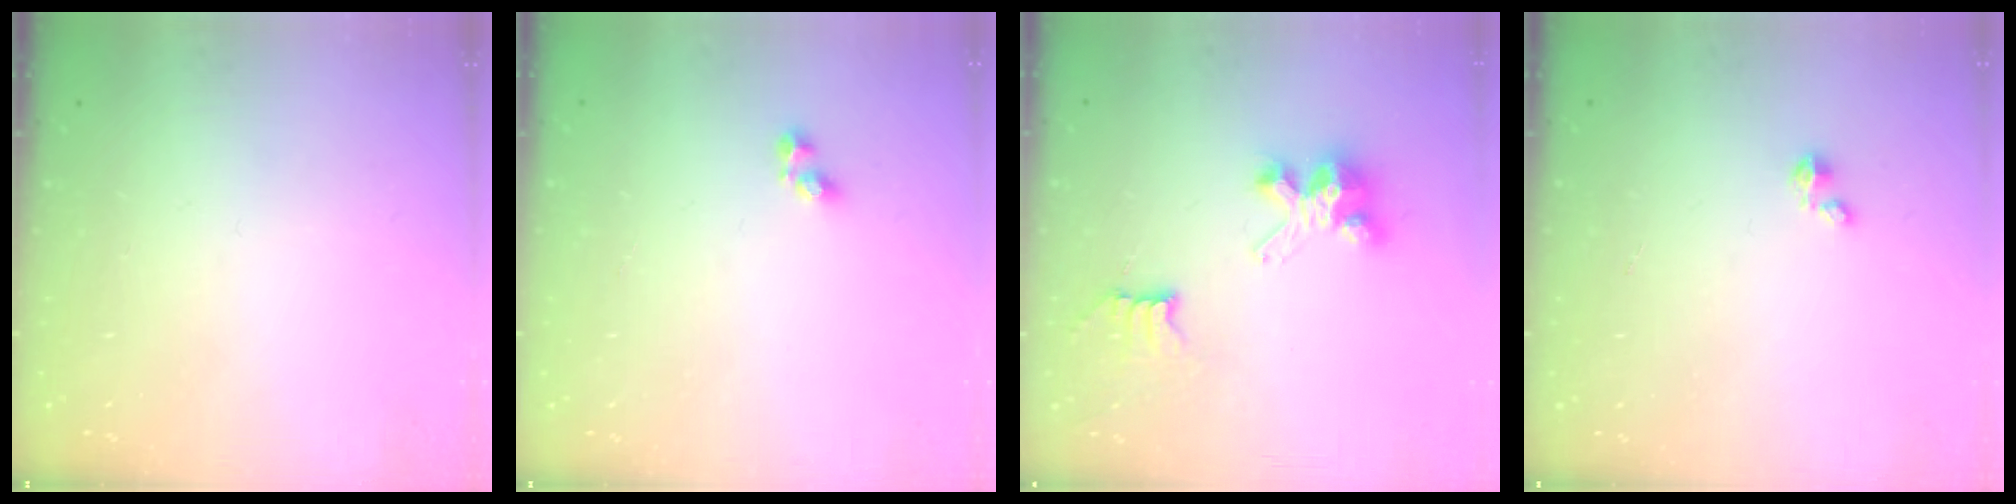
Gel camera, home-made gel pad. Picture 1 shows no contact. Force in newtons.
{"total": 3.1, "press": 3.1, "slide": 0.3}
{"total": 7.0, "press": 7.0, "slide": 0.2}
{"total": 1.4, "press": 1.4, "slide": 0.2}